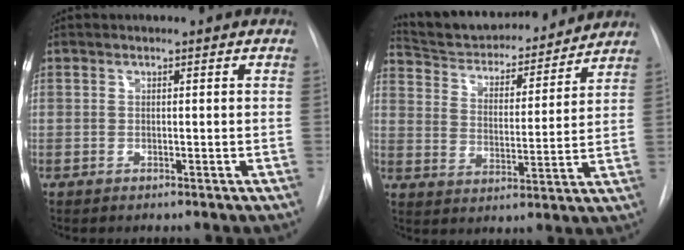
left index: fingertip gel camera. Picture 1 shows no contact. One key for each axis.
{"total": 18.3, "fx": 17.0, "fy": 4.2, "fz": 5.2, "tx": -0.079, "ty": 0.002, "tz": 0.256}